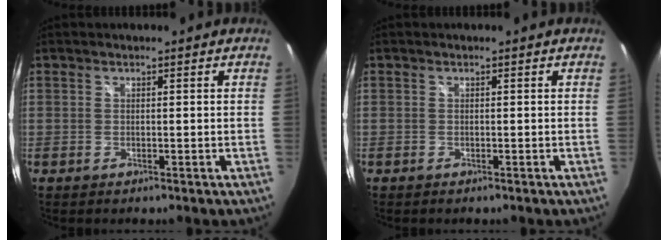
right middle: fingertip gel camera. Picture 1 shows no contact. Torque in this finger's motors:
{"motor_torque": [-0.29, -0.25, -0.03, 0.00]}